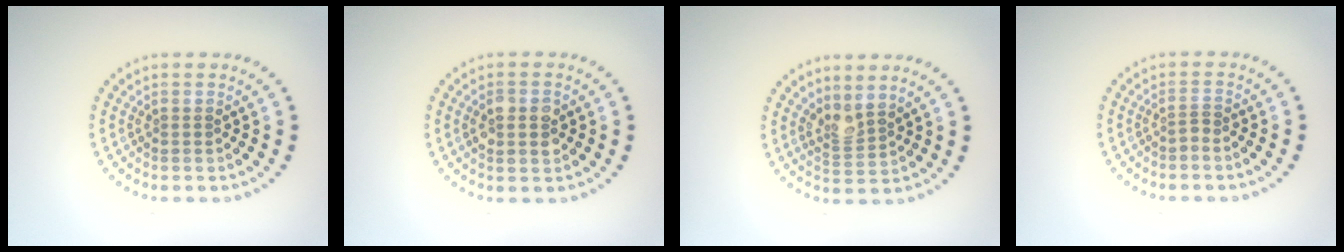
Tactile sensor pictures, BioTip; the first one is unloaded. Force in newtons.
{"total": 2.9, "press": 2.9, "slide": 0.2}
{"total": 2.1, "press": 1.6, "slide": 1.3}
{"total": 0.7, "press": 0.4, "slide": 0.6}